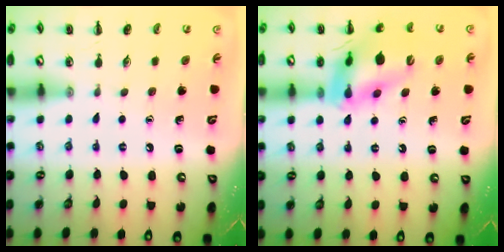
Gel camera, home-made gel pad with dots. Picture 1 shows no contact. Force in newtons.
{"total": 15.3, "press": 15.1, "slide": 2.5}